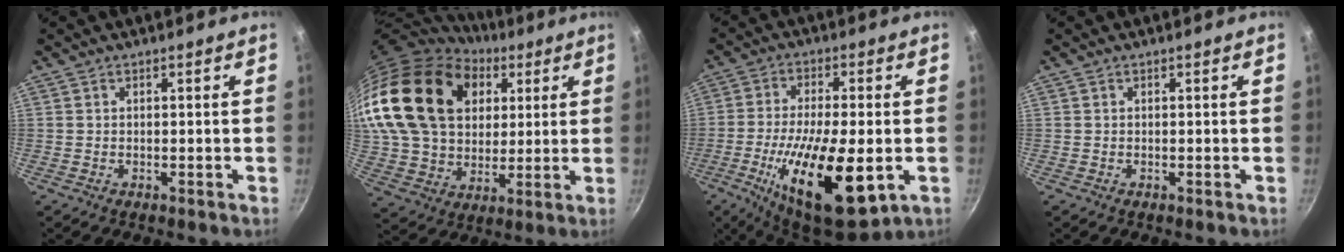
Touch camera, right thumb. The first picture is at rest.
{"total": 28.9, "force": [10.7, 20.5, 17.3], "torque": [-0.316, -0.001, 0.199]}
{"total": 20.0, "force": [-5.7, 7.0, 17.9], "torque": [-0.312, 0.002, -0.095]}
{"total": 0.0}